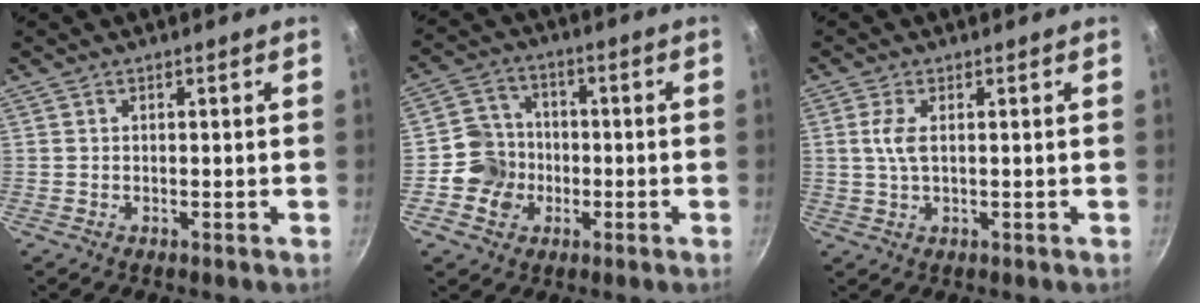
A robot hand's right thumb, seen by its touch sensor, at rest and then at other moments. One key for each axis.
{"total": 8.2, "fx": -1.9, "fy": 7.5, "fz": 2.7, "tx": -0.021, "ty": 0.025, "tz": -0.050}
{"total": 3.4, "fx": 0.5, "fy": 1.4, "fz": 3.1, "tx": -0.071, "ty": 0.003, "tz": 0.010}